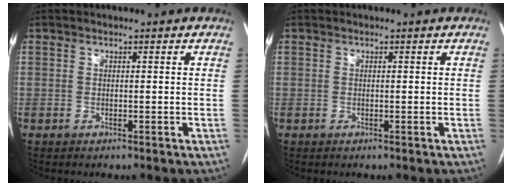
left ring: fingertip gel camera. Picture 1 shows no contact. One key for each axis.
{"total": 0.0}